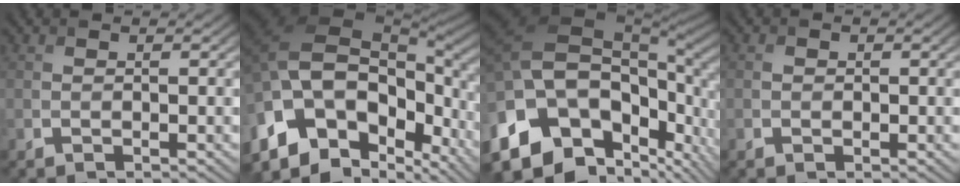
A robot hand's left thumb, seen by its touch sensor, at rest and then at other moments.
{"total": 17.8, "force": [-1.0, 10.7, 14.2], "torque": [-0.300, -0.019, 0.015]}
{"total": 18.6, "force": [-3.0, 11.7, 14.2], "torque": [-0.304, -0.038, -0.013]}
{"total": 0.8, "force": [0.0, 0.8, 0.3], "torque": [0.002, 0.006, 0.000]}